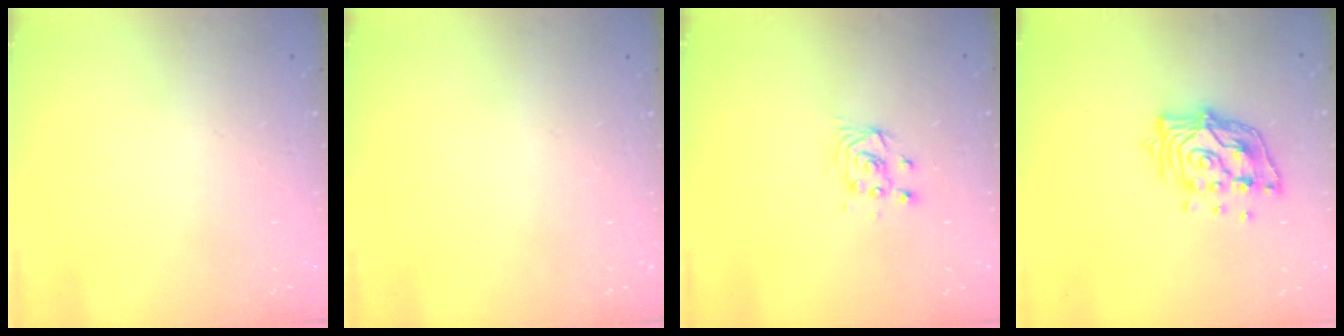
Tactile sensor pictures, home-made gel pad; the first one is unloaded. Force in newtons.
{"total": 0.0}
{"total": 3.9, "press": 3.8, "slide": 0.4}
{"total": 12.4, "press": 12.4, "slide": 1.2}